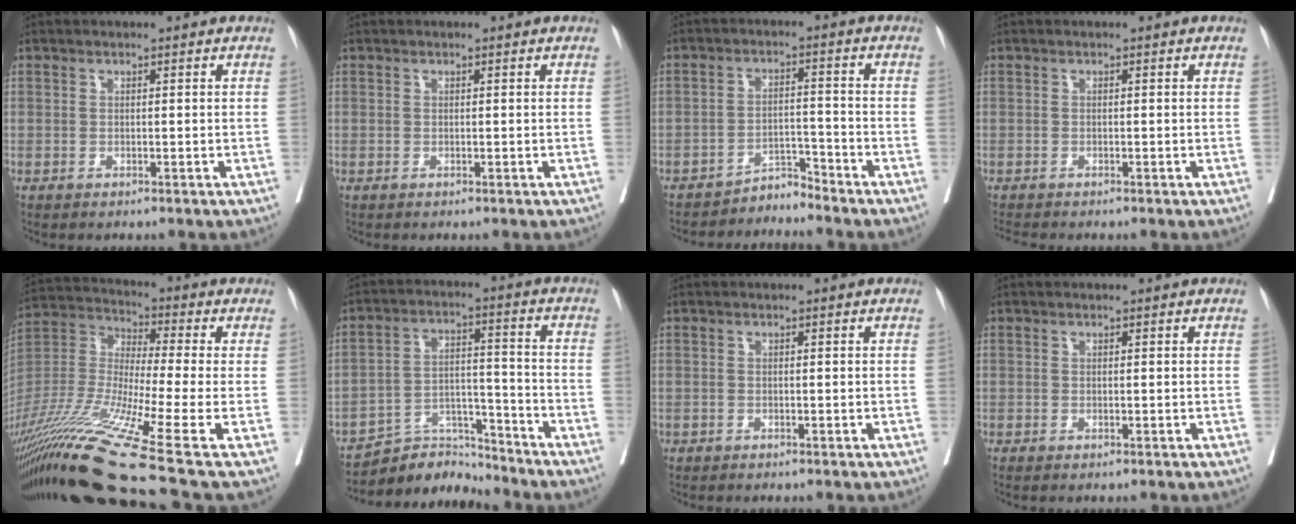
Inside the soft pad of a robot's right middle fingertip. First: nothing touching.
{"total": 0.0}
{"total": 3.4, "force": [-3.4, -0.3, -0.6], "torque": [0.018, -0.004, -0.055]}
{"total": 1.6, "force": [-1.5, -0.2, 0.4], "torque": [-0.009, -0.006, -0.029]}
{"total": 19.2, "force": [-10.8, -2.2, 15.7], "torque": [-0.337, -0.046, -0.211]}
{"total": 5.3, "force": [-5.1, 0.4, -1.3], "torque": [0.030, 0.023, -0.094]}
{"total": 0.0}
{"total": 0.0}